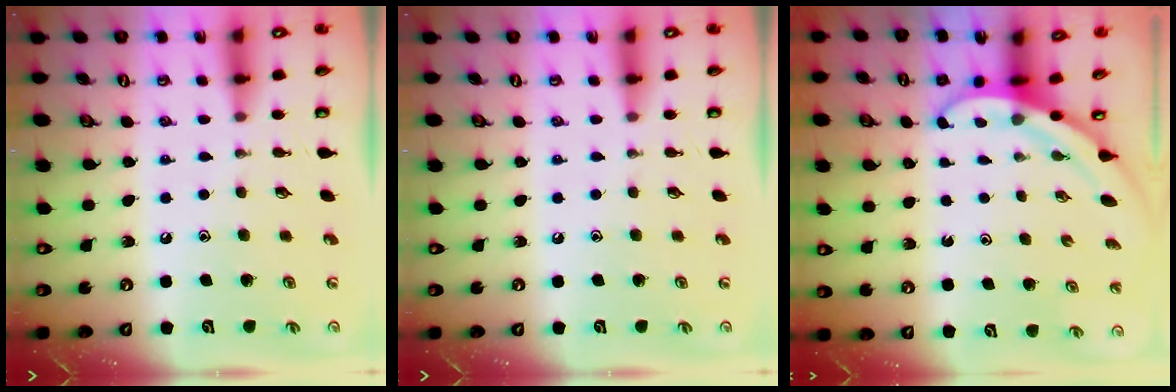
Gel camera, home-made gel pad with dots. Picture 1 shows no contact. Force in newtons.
{"total": 0.0}
{"total": 3.5, "press": 3.5, "slide": 0.1}